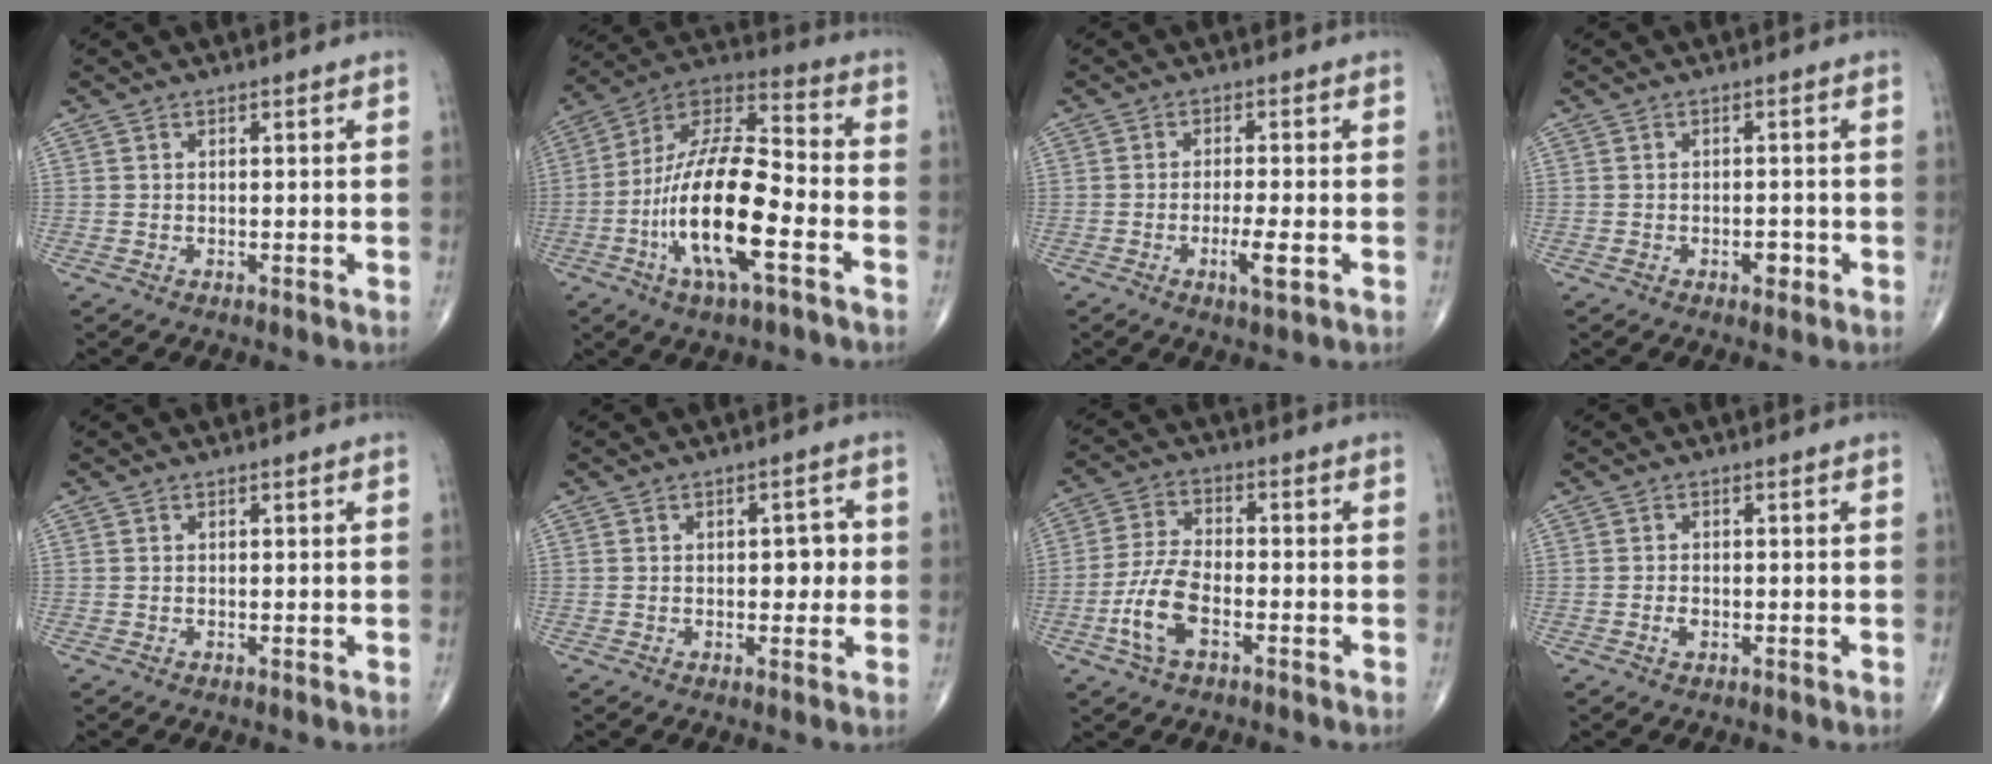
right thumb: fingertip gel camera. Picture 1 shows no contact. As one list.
[{"total": 19.9, "force": [-6.3, 6.7, 17.7], "torque": [-0.336, 0.043, -0.115]}, {"total": 4.6, "force": [-1.7, 0.8, 4.2], "torque": [-0.078, -0.003, -0.031]}, {"total": 2.2, "force": [-1.0, 1.3, 1.6], "torque": [-0.018, 0.009, -0.012]}, {"total": 0.0}, {"total": 4.0, "force": [0.1, 2.3, 3.2], "torque": [-0.021, 0.003, -0.001]}, {"total": 8.7, "force": [-3.5, 4.0, 6.9], "torque": [-0.151, 0.022, -0.071]}, {"total": 1.4, "force": [-0.6, 0.8, 1.0], "torque": [-0.018, 0.003, -0.013]}]